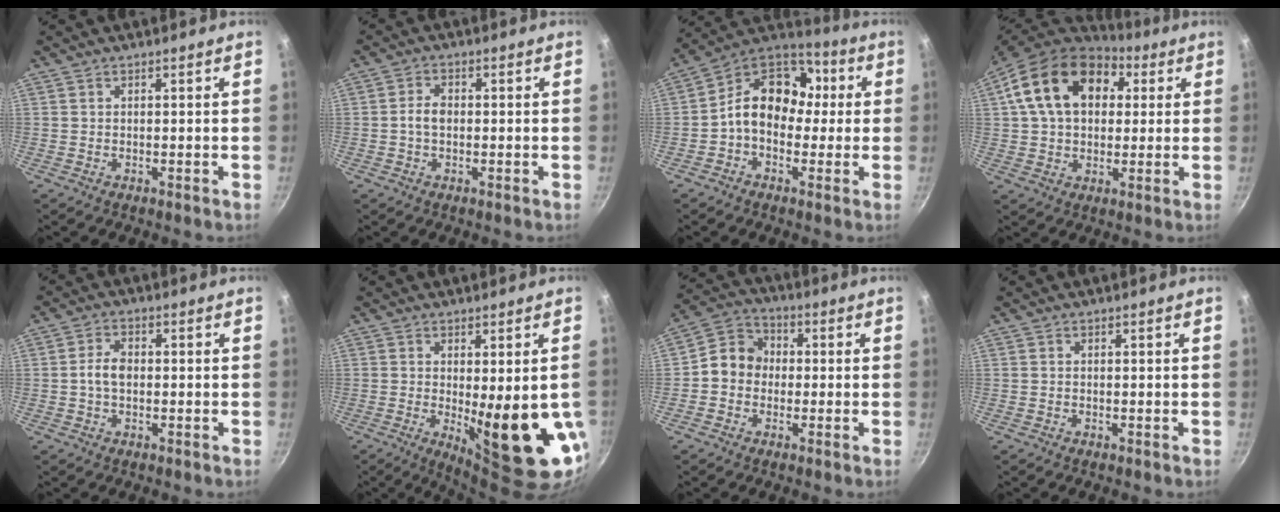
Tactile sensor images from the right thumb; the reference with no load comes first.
{"total": 3.1, "force": [-0.3, 2.1, 2.3], "torque": [-0.041, 0.013, -0.009]}
{"total": 14.2, "force": [0.1, 11.0, 9.0], "torque": [-0.102, 0.044, -0.027]}
{"total": 19.4, "force": [5.6, 13.5, 12.7], "torque": [-0.204, 0.018, 0.082]}
{"total": 4.1, "force": [-0.2, 2.7, 3.1], "torque": [-0.056, 0.014, -0.010]}
{"total": 14.6, "force": [-2.1, 4.2, 13.8], "torque": [-0.170, -0.026, -0.013]}
{"total": 8.1, "force": [-0.6, 7.1, 3.8], "torque": [-0.035, 0.022, -0.033]}
{"total": 0.0}